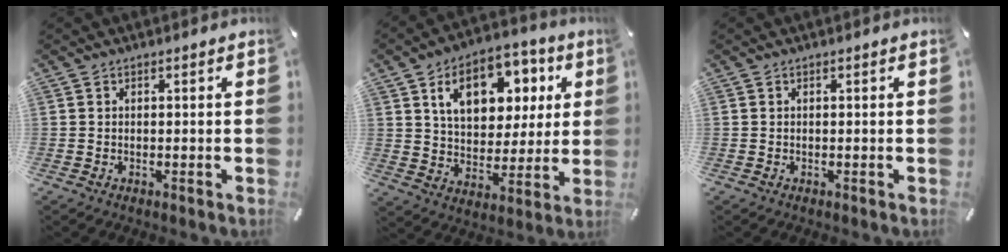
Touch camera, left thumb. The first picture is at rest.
{"total": 14.9, "force": [6.6, 10.6, 8.1], "torque": [-0.132, -0.014, 0.120]}
{"total": 0.0}